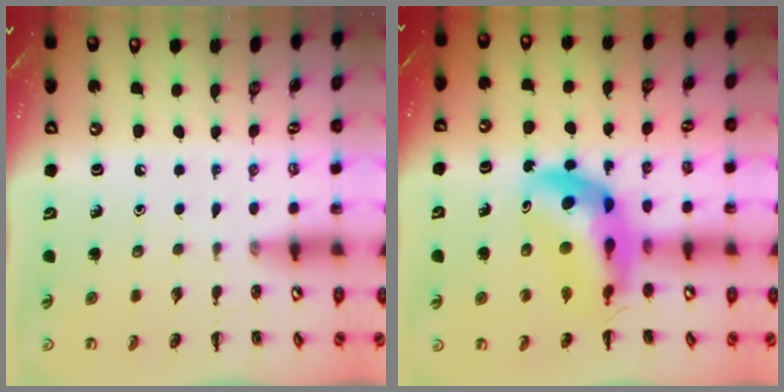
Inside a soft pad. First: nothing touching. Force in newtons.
{"total": 11.0, "press": 10.5, "slide": 3.2}